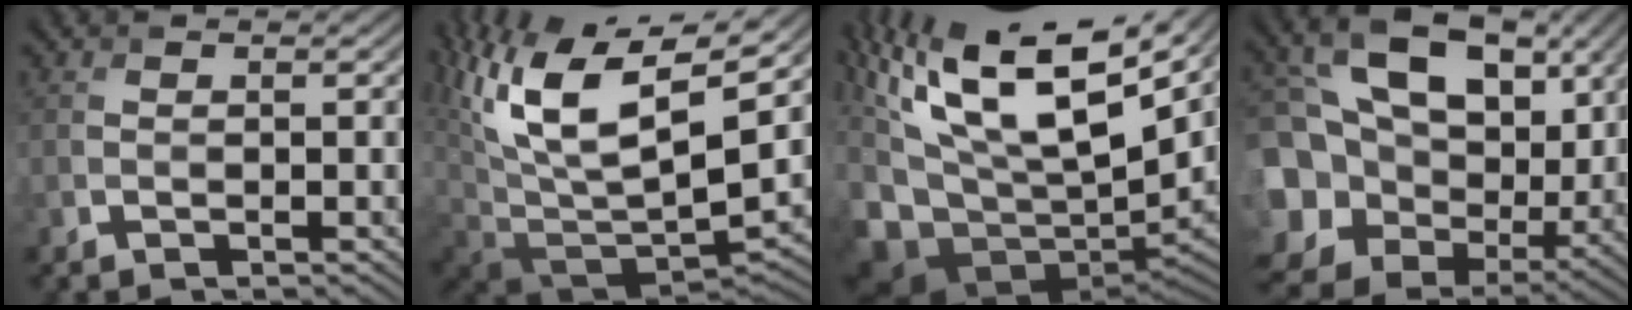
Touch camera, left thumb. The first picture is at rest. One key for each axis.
{"total": 16.8, "fx": 6.2, "fy": 6.2, "fz": 14.3, "tx": -0.325, "ty": 0.003, "tz": 0.129}
{"total": 17.8, "fx": 6.4, "fy": 8.1, "fz": 14.5, "tx": -0.291, "ty": 0.002, "tz": 0.133}
{"total": 18.2, "fx": 0.5, "fy": 13.5, "fz": 12.1, "tx": -0.280, "ty": -0.043, "tz": 0.058}